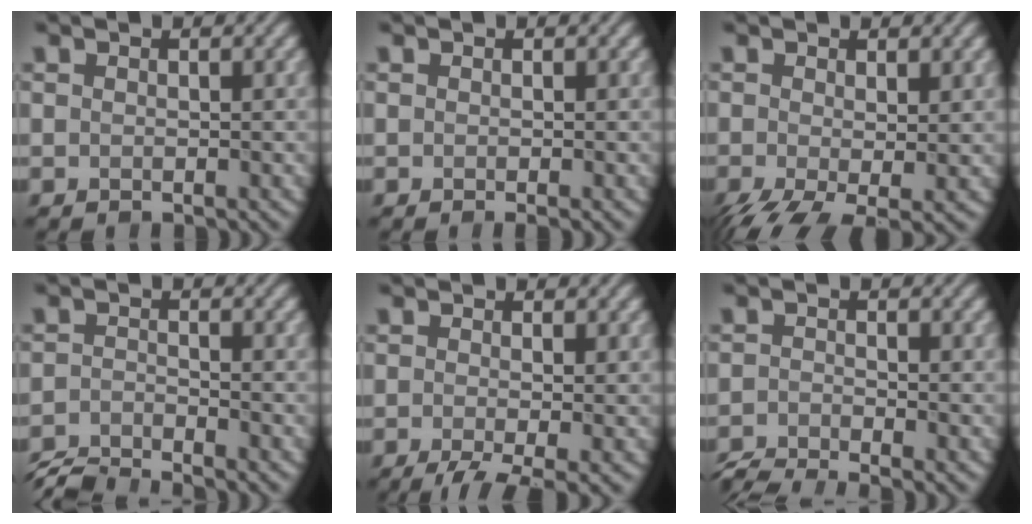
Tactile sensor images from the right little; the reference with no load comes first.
{"total": 0.9, "force": [-0.3, 0.2, 0.8], "torque": [-0.010, -0.006, -0.006]}
{"total": 5.6, "force": [-2.1, 2.4, 4.6], "torque": [-0.099, -0.018, -0.034]}
{"total": 3.9, "force": [-3.7, 0.4, 1.2], "torque": [-0.024, -0.010, -0.079]}
{"total": 4.5, "force": [-2.2, 1.1, 3.8], "torque": [-0.059, -0.009, -0.041]}
{"total": 3.4, "force": [-3.1, 0.5, 1.5], "torque": [-0.029, -0.012, -0.063]}